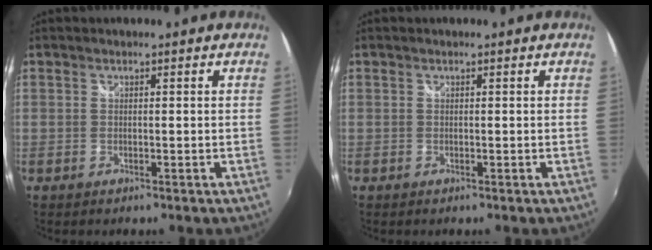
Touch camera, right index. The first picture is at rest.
{"total": 0.0}